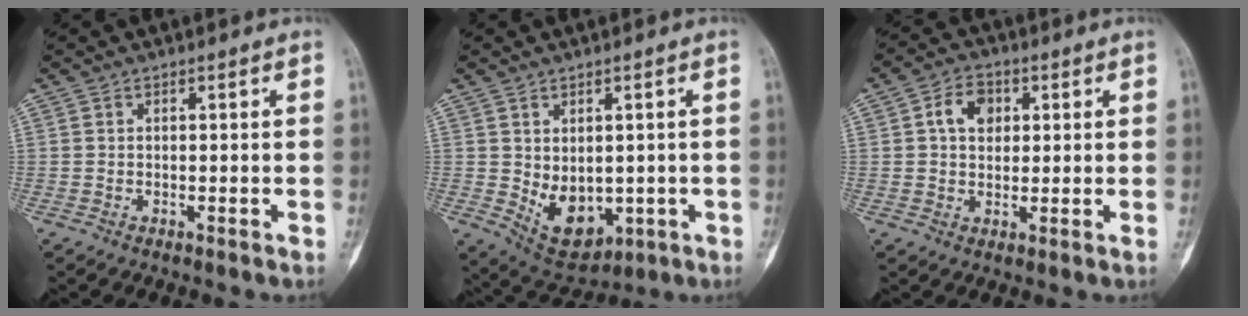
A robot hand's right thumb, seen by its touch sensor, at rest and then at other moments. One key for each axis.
{"total": 9.2, "fx": -1.0, "fy": 6.2, "fz": 6.7, "tx": -0.077, "ty": -0.009, "tz": 0.015}
{"total": 5.4, "fx": 1.8, "fy": 4.7, "fz": 2.1, "tx": -0.019, "ty": 0.010, "tz": 0.025}